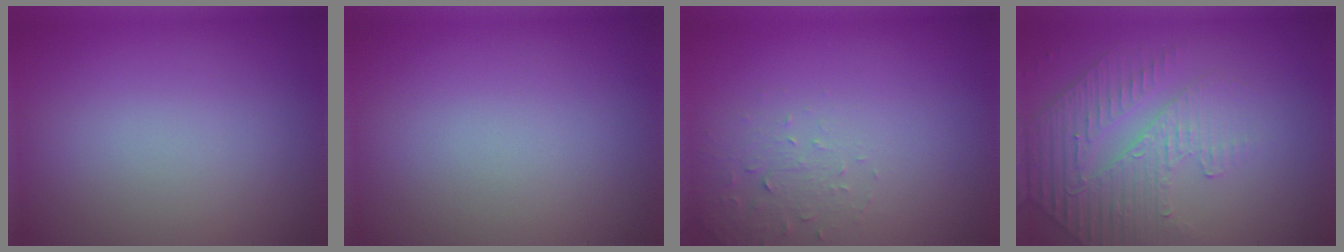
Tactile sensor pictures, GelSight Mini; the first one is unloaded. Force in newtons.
{"total": 0.0}
{"total": 1.9, "press": 1.8, "slide": 0.4}
{"total": 4.8, "press": 3.3, "slide": 3.5}